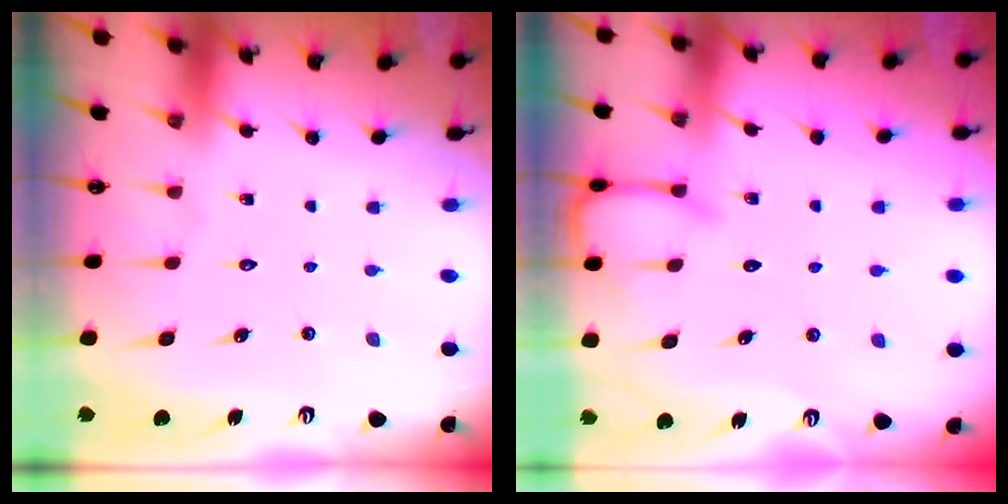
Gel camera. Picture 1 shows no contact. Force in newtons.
{"total": 6.7, "press": 6.6, "slide": 0.6}